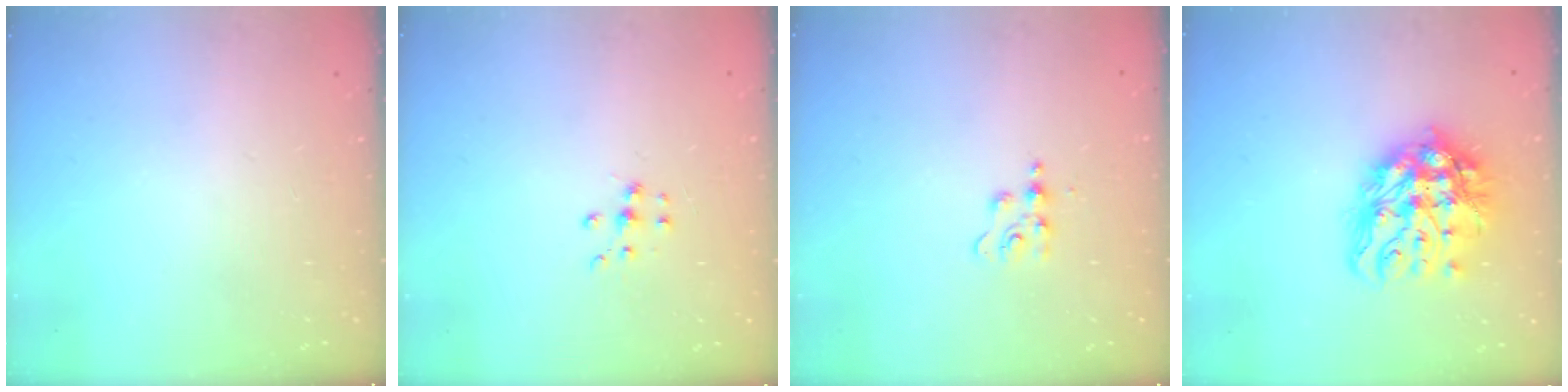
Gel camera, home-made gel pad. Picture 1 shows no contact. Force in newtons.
{"total": 5.6, "press": 5.6, "slide": 0.4}
{"total": 4.4, "press": 4.3, "slide": 0.7}
{"total": 16.4, "press": 16.4, "slide": 1.4}